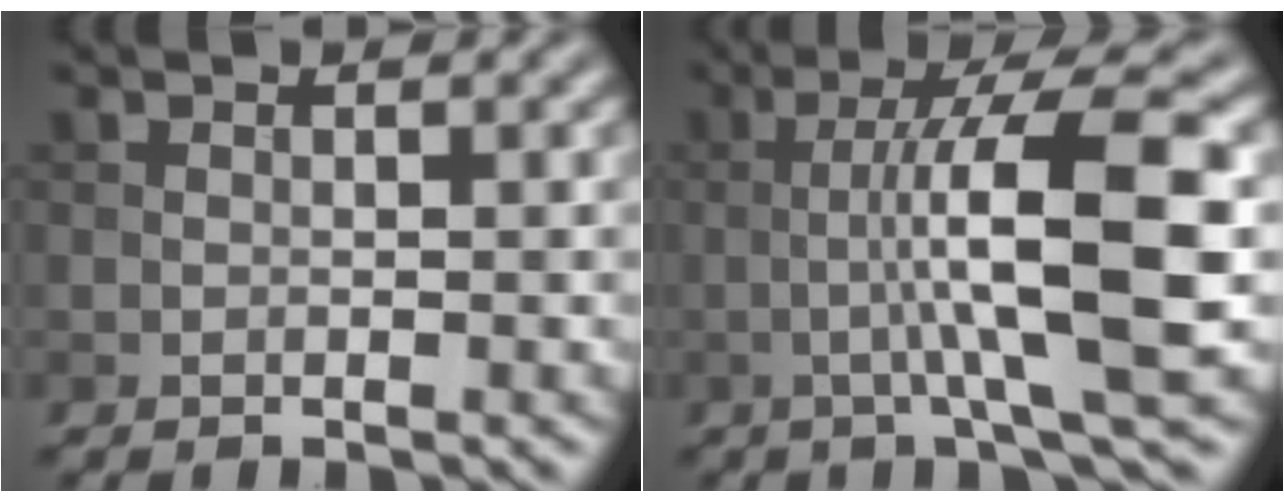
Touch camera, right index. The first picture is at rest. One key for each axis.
{"total": 10.0, "fx": -1.2, "fy": 1.5, "fz": 9.8, "tx": -0.139, "ty": 0.017, "tz": -0.020}